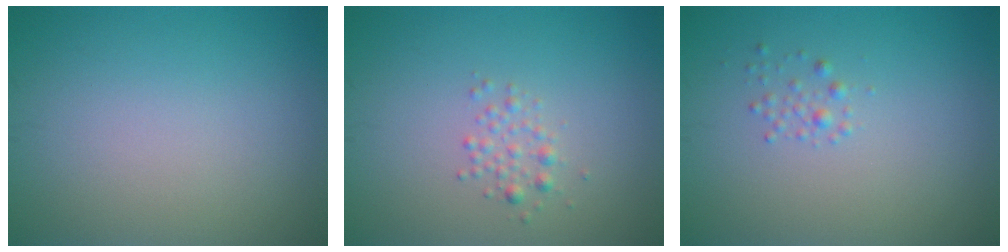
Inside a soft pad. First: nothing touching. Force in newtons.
{"total": 1.4, "press": 1.4, "slide": 0.1}
{"total": 0.9, "press": 0.9, "slide": 0.1}